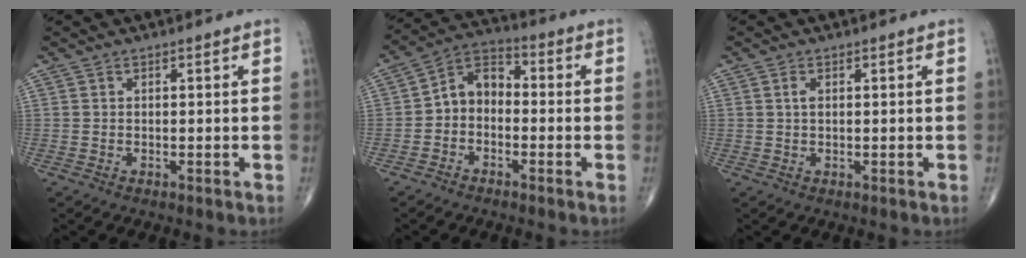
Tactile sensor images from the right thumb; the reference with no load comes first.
{"total": 7.3, "force": [-1.4, 5.3, 4.7], "torque": [-0.060, 0.037, -0.046]}
{"total": 1.4, "force": [0.2, 0.8, 1.1], "torque": [-0.020, 0.002, 0.004]}